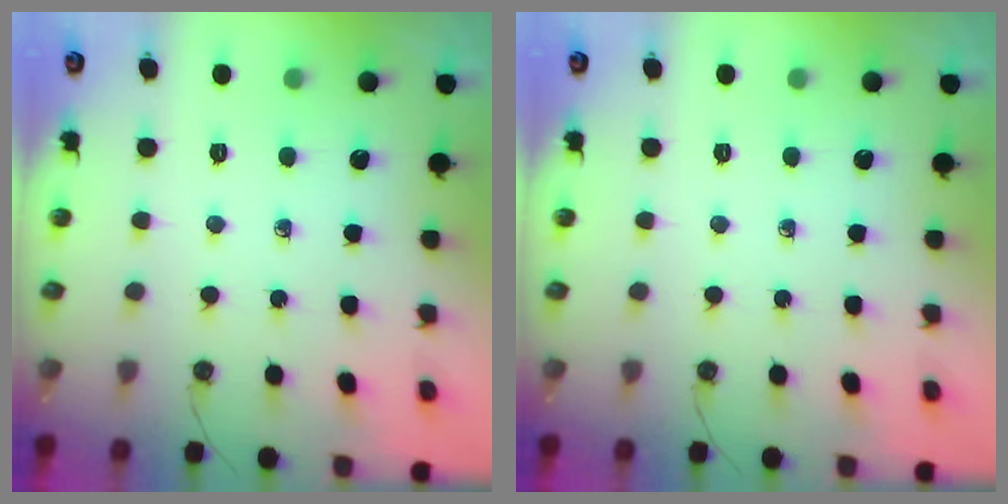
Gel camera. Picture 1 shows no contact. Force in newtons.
{"total": 0.0}